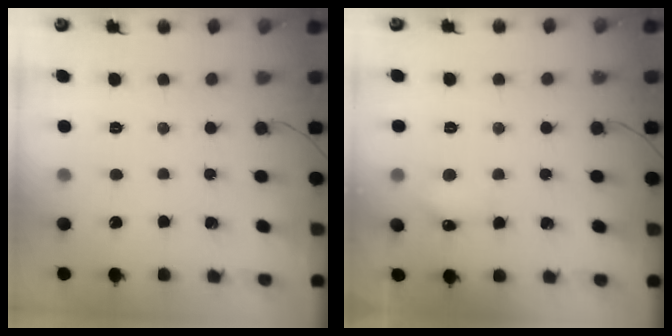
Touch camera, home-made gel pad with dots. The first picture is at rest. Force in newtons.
{"total": 5.6, "press": 5.4, "slide": 1.6}